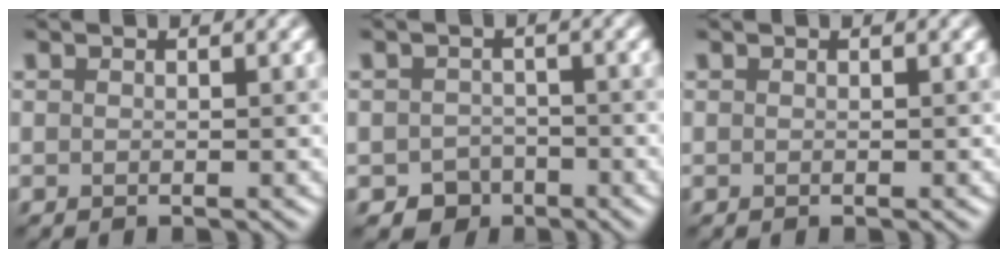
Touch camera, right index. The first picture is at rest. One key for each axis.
{"total": 2.4, "fx": -1.6, "fy": 1.7, "fz": 0.3, "tx": 0.000, "ty": -0.002, "tz": -0.024}
{"total": 0.0}